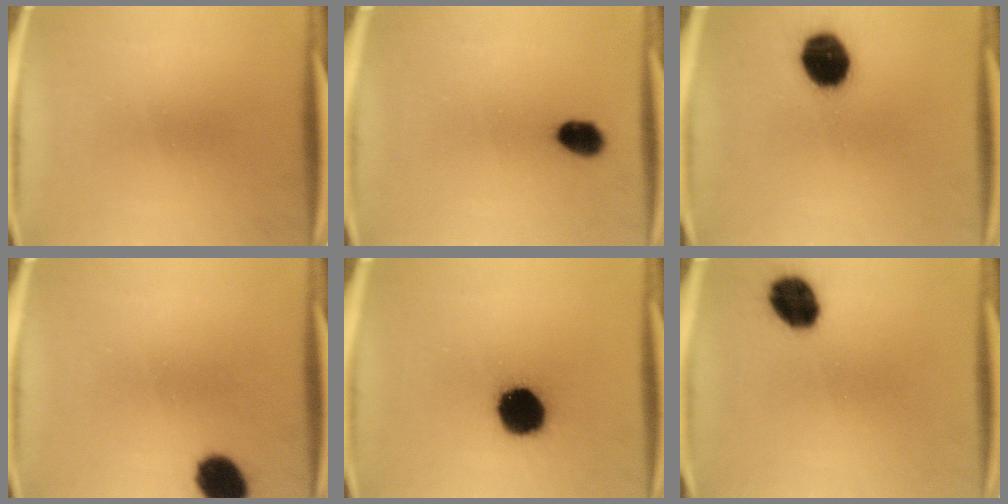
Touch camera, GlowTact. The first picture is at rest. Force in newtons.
{"total": 5.1}
{"total": 13.1}
{"total": 8.2}
{"total": 15.5}
{"total": 10.0}